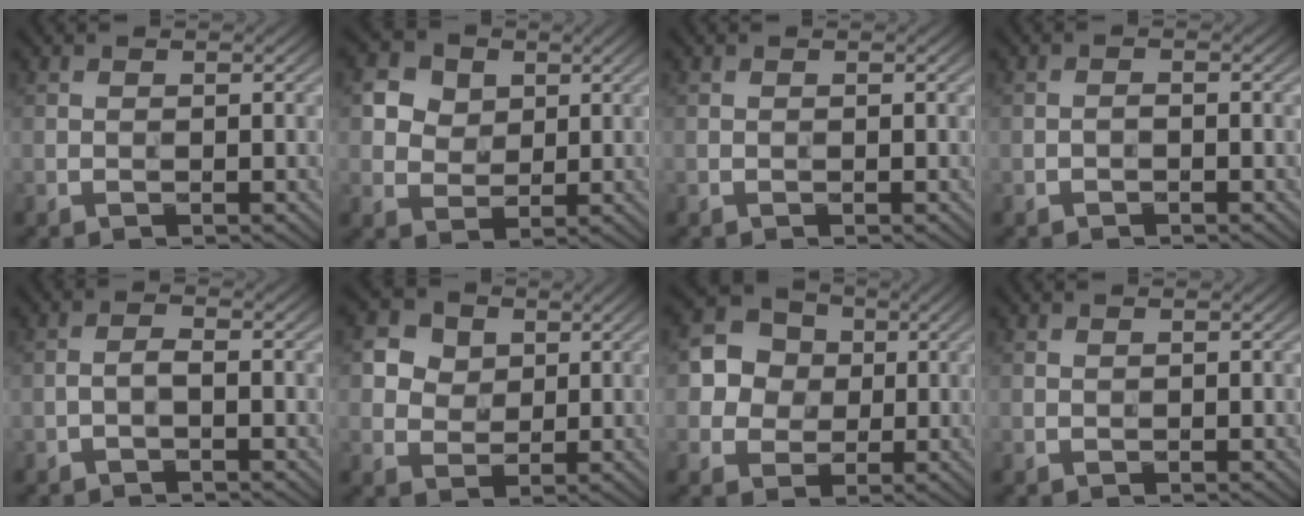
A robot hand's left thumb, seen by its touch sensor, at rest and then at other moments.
{"total": 5.6, "force": [2.3, 4.5, 2.3], "torque": [-0.075, -0.004, 0.040]}
{"total": 0.0}
{"total": 0.8, "force": [-0.6, 0.3, 0.5], "torque": [-0.007, 0.002, -0.011]}
{"total": 1.4, "force": [-0.8, 0.4, 1.1], "torque": [-0.022, 0.004, -0.021]}
{"total": 5.0, "force": [1.9, 4.2, 2.0], "torque": [-0.060, -0.005, 0.031]}
{"total": 6.0, "force": [0.9, 5.5, 2.2], "torque": [-0.055, 0.013, -0.001]}
{"total": 0.0}